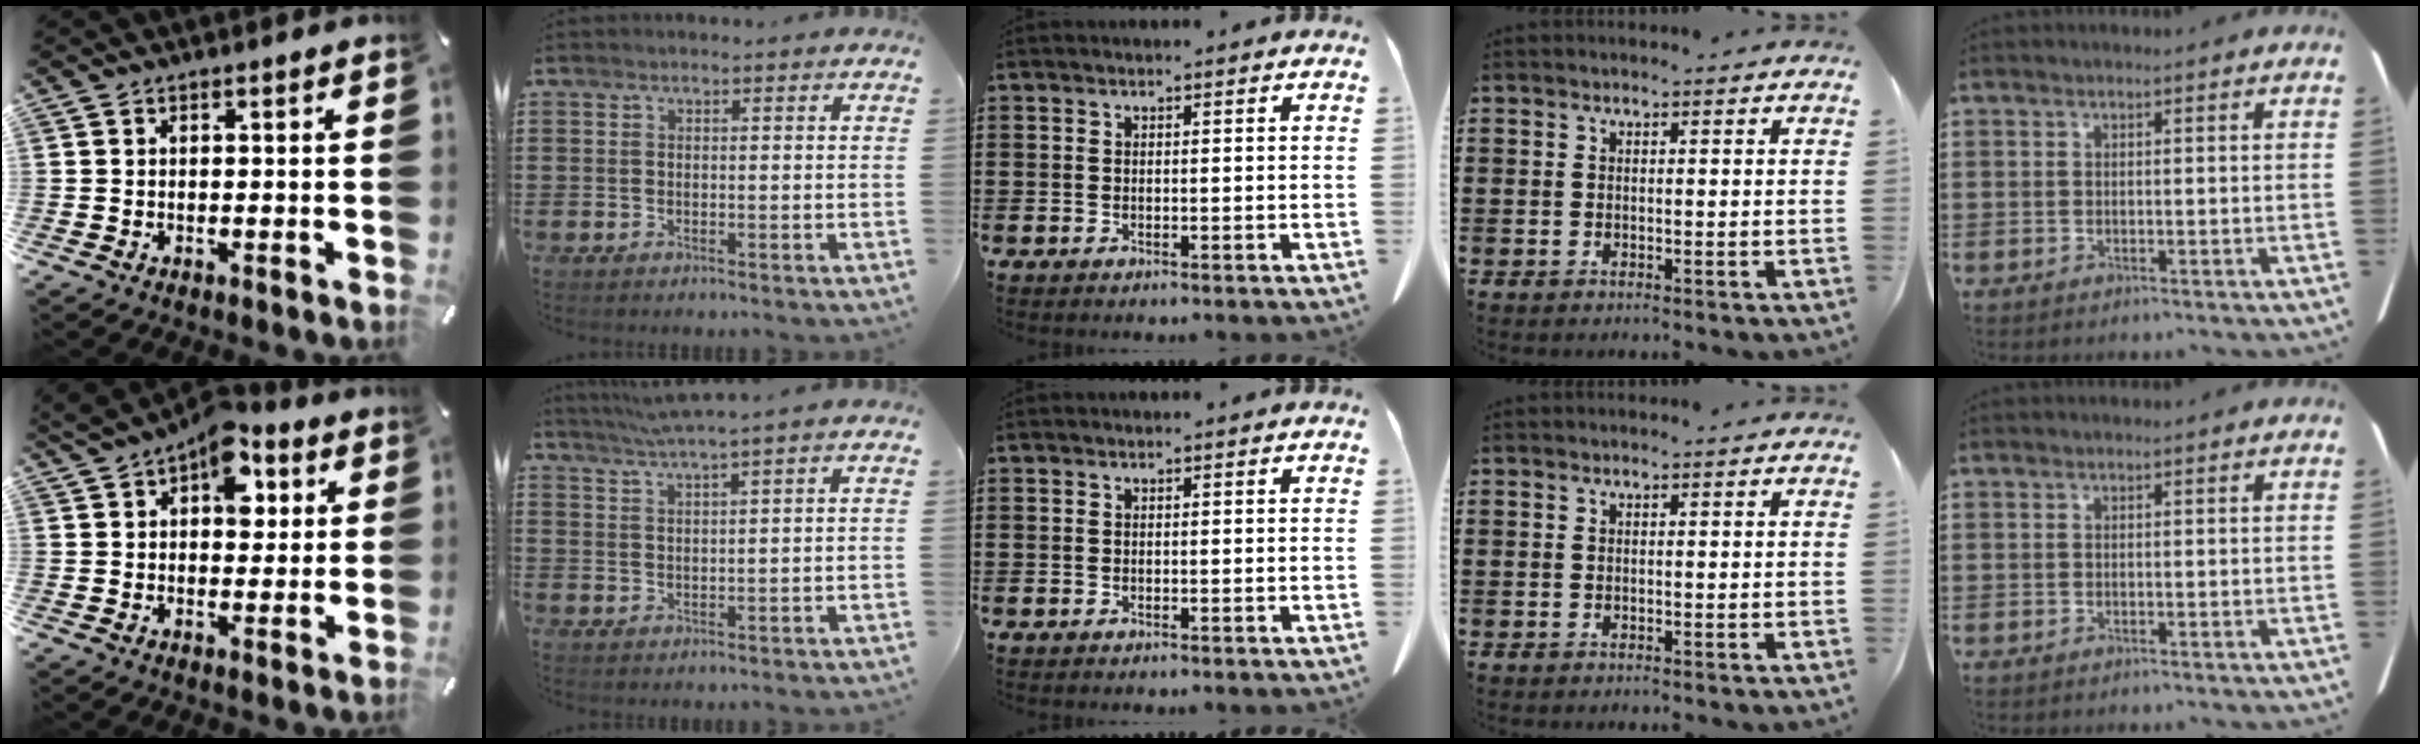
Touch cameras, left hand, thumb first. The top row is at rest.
{"thumb": {"total": 10.8, "force": [5.0, 6.5, 7.0], "torque": [-0.090, -0.019, 0.085]}, "index": {"total": 2.6, "force": [1.9, -0.7, 1.6], "torque": [-0.035, -0.006, 0.032]}}